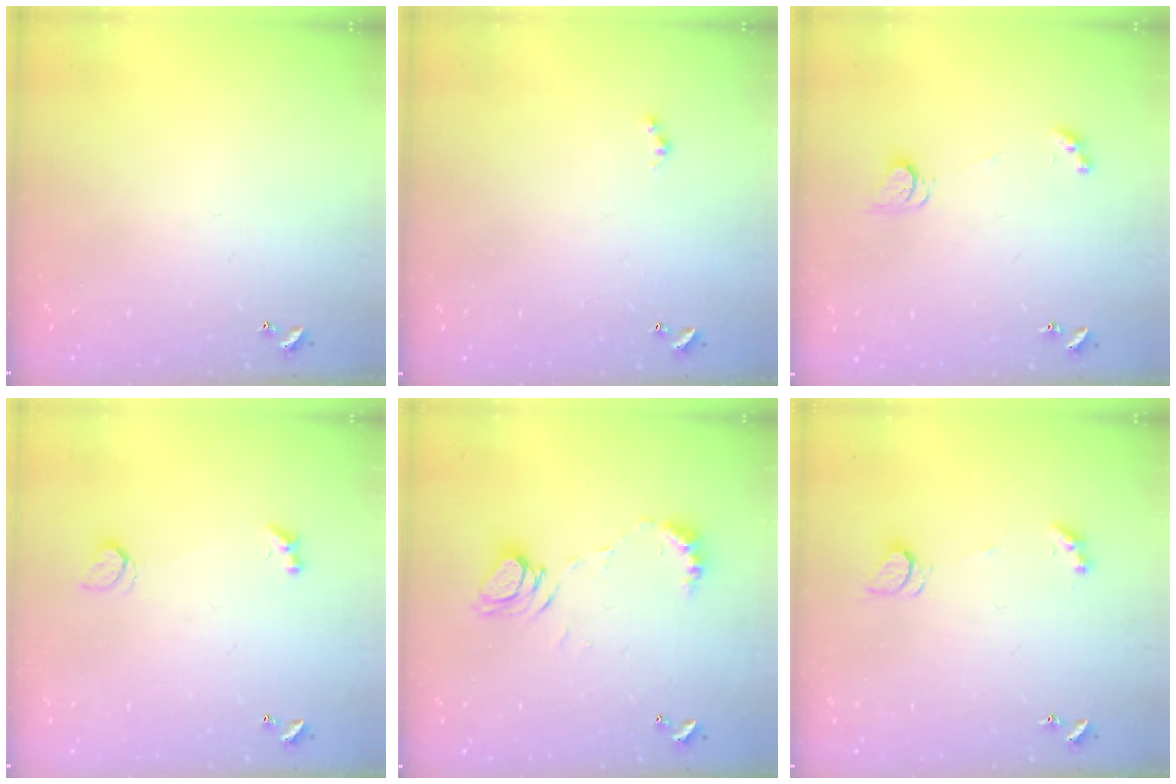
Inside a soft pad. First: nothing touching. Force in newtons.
{"total": 0.8, "press": 0.5, "slide": 0.5}
{"total": 2.5, "press": 2.4, "slide": 0.3}
{"total": 2.3, "press": 1.9, "slide": 1.1}
{"total": 8.4, "press": 8.4, "slide": 1.0}
{"total": 2.2, "press": 2.2, "slide": 0.4}